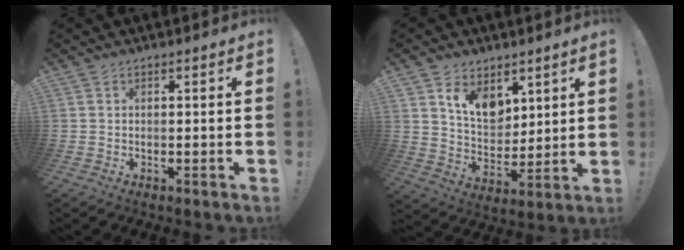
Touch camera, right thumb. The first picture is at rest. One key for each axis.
{"total": 11.3, "fx": 6.8, "fy": 7.6, "fz": 5.0, "tx": -0.090, "ty": -0.034, "tz": 0.133}